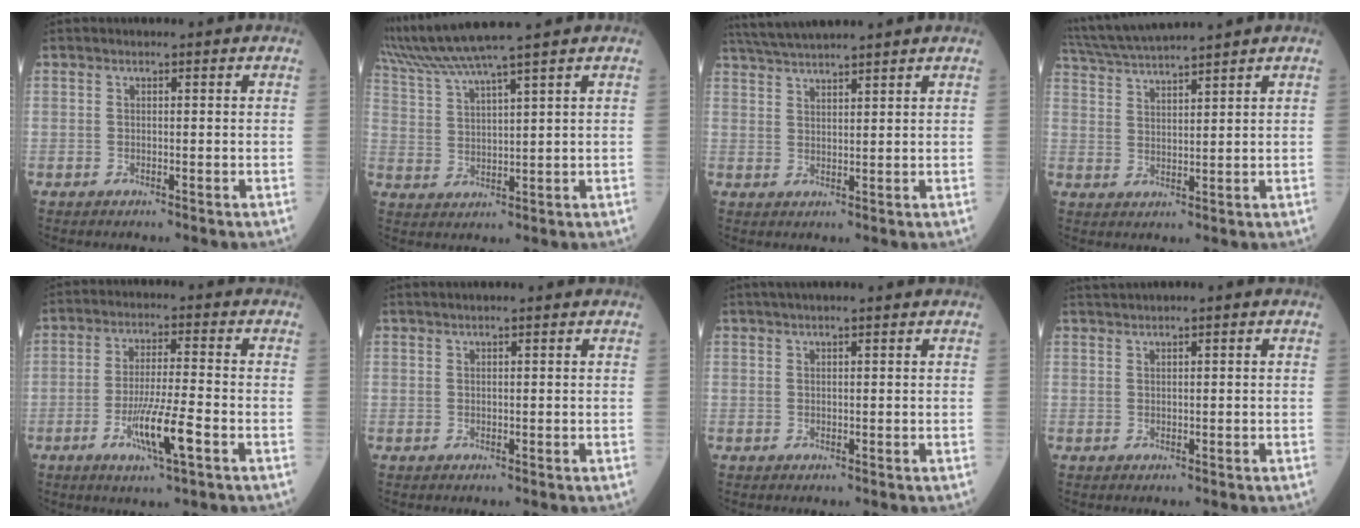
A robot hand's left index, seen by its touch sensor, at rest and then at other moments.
{"total": 9.3, "force": [8.1, -2.3, 4.0], "torque": [-0.082, 0.014, 0.158]}
{"total": 7.7, "force": [7.1, -0.8, 3.1], "torque": [-0.061, 0.033, 0.122]}
{"total": 9.1, "force": [8.4, -1.4, 3.3], "torque": [-0.066, 0.021, 0.154]}
{"total": 7.9, "force": [-3.3, 0.2, 7.2], "torque": [-0.139, -0.013, -0.060]}
{"total": 2.4, "force": [1.9, 0.0, 1.3], "torque": [-0.016, 0.026, 0.033]}
{"total": 4.5, "force": [3.7, 0.0, 2.6], "torque": [-0.036, 0.034, 0.057]}
{"total": 1.4, "force": [1.0, -0.1, 0.9], "torque": [-0.022, 0.016, 0.025]}